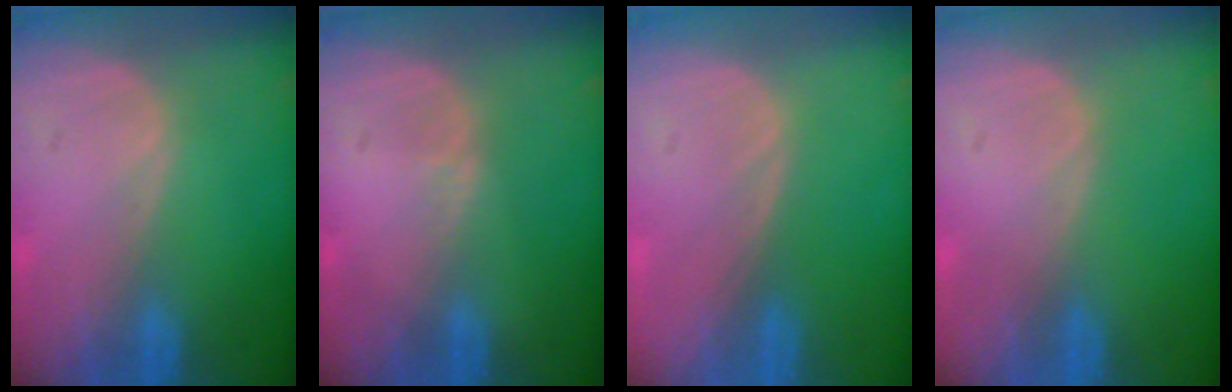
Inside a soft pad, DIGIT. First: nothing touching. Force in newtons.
{"total": 0.6, "press": 0.6, "slide": 0.2}
{"total": 0.0}
{"total": 0.0}